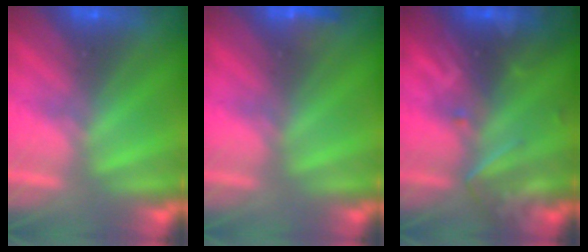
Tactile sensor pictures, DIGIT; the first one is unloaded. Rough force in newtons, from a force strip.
{"total": 2.9}
{"total": 2.7}